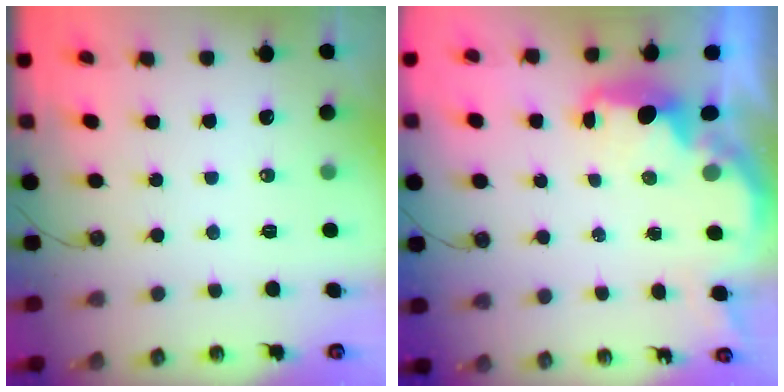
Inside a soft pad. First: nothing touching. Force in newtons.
{"total": 3.4, "press": 3.4, "slide": 0.4}